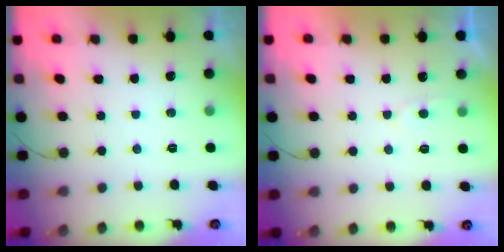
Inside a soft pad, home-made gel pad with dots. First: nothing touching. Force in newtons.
{"total": 2.5, "press": 2.5, "slide": 0.3}